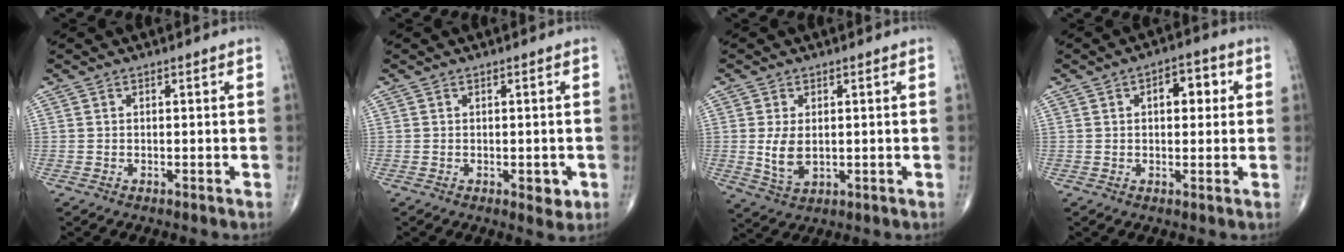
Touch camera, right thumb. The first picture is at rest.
{"total": 2.8, "force": [-0.8, 1.4, 2.4], "torque": [-0.016, -0.002, -0.007]}
{"total": 5.5, "force": [0.2, 3.3, 4.4], "torque": [-0.082, -0.012, 0.012]}
{"total": 6.0, "force": [1.5, 3.3, 4.8], "torque": [-0.044, 0.009, 0.015]}